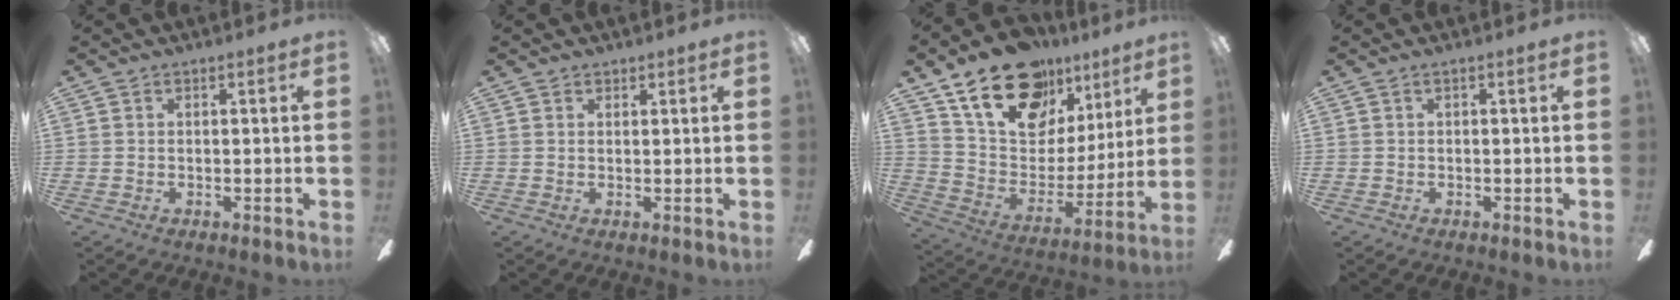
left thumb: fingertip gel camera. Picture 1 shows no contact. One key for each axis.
{"total": 1.2, "fx": 1.0, "fy": 0.6, "fz": -0.1, "tx": 0.010, "ty": -0.003, "tz": 0.018}
{"total": 22.2, "fx": 15.1, "fy": 12.7, "fz": 10.1, "tx": -0.175, "ty": -0.083, "tz": 0.277}
{"total": 0.0}